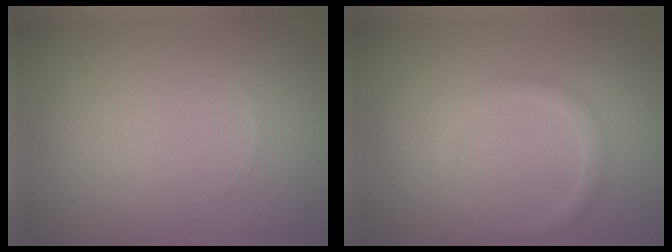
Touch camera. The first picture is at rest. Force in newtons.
{"total": 1.5, "press": 1.5, "slide": 0.2}